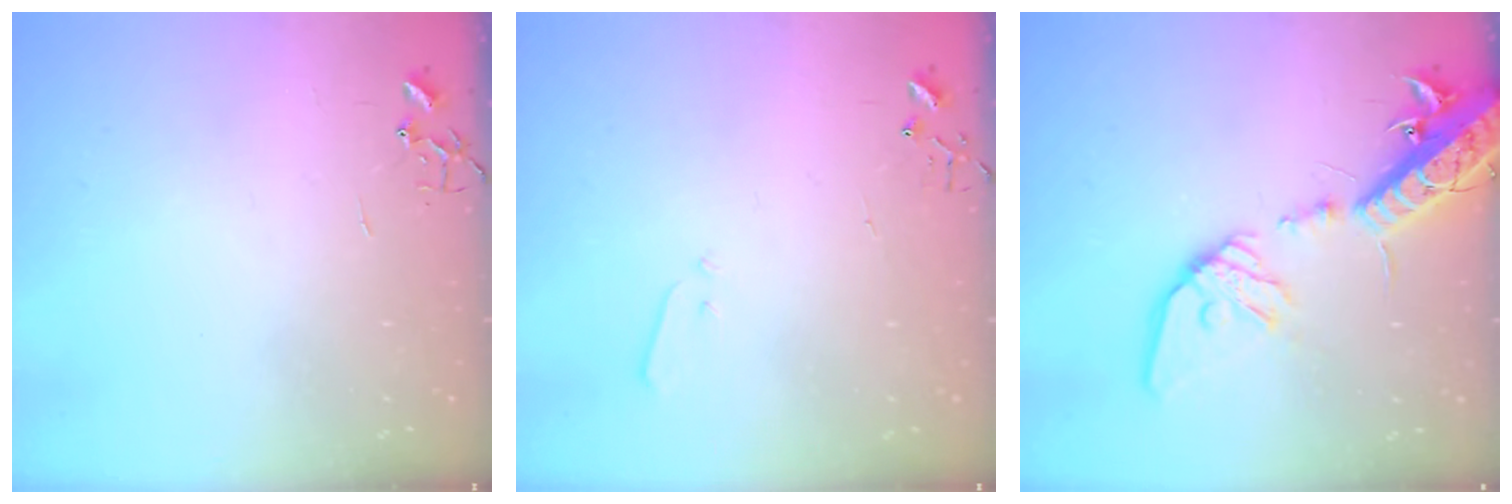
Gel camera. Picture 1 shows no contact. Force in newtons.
{"total": 3.3, "press": 3.2, "slide": 0.5}
{"total": 19.7, "press": 19.2, "slide": 4.1}